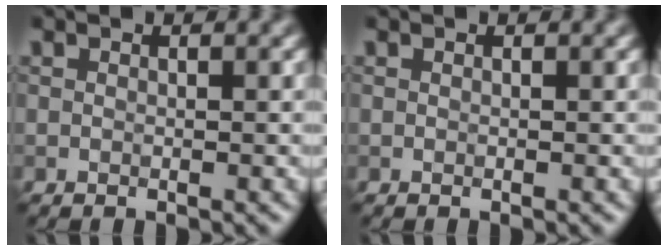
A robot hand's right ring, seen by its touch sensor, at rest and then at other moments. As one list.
[{"total": 0.0}]